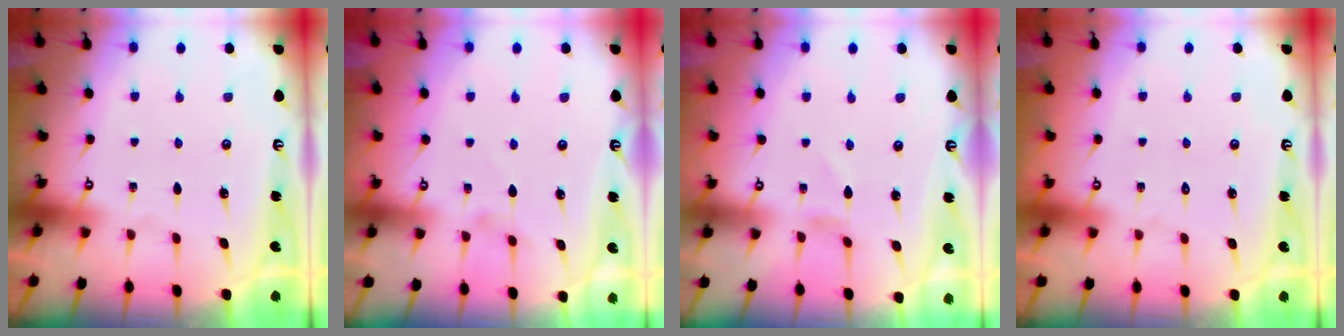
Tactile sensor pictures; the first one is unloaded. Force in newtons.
{"total": 1.4, "press": 1.4, "slide": 0.3}
{"total": 0.5, "press": 0.5, "slide": 0.1}
{"total": 1.6, "press": 1.5, "slide": 0.1}